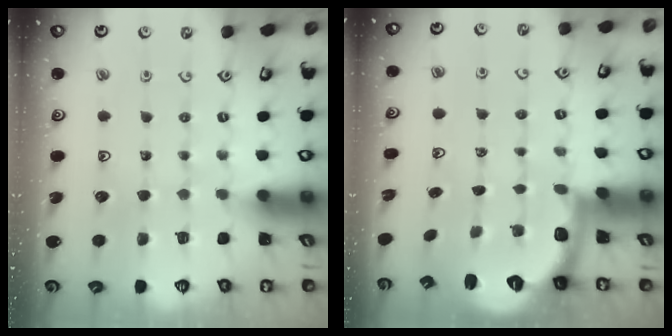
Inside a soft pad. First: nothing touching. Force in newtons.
{"total": 2.6, "press": 1.6, "slide": 2.1}